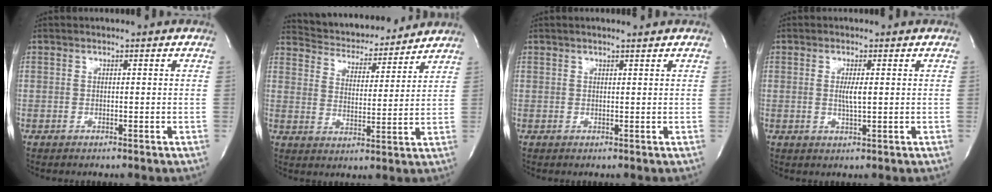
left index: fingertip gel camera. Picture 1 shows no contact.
{"total": 13.8, "force": [13.1, 3.0, 2.9], "torque": [-0.042, 0.004, 0.196]}
{"total": 1.8, "force": [1.5, 0.0, 1.1], "torque": [-0.018, 0.008, 0.023]}
{"total": 2.5, "force": [0.2, 0.2, 2.5], "torque": [-0.051, -0.005, 0.003]}